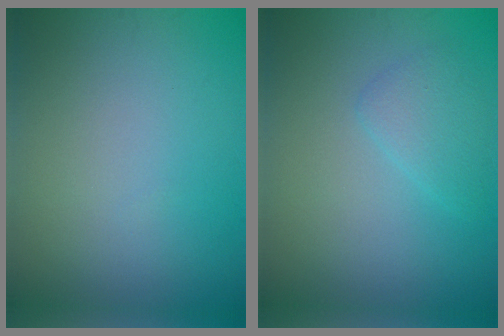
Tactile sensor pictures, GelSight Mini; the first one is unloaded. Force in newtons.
{"total": 2.0, "press": 2.0, "slide": 0.1}